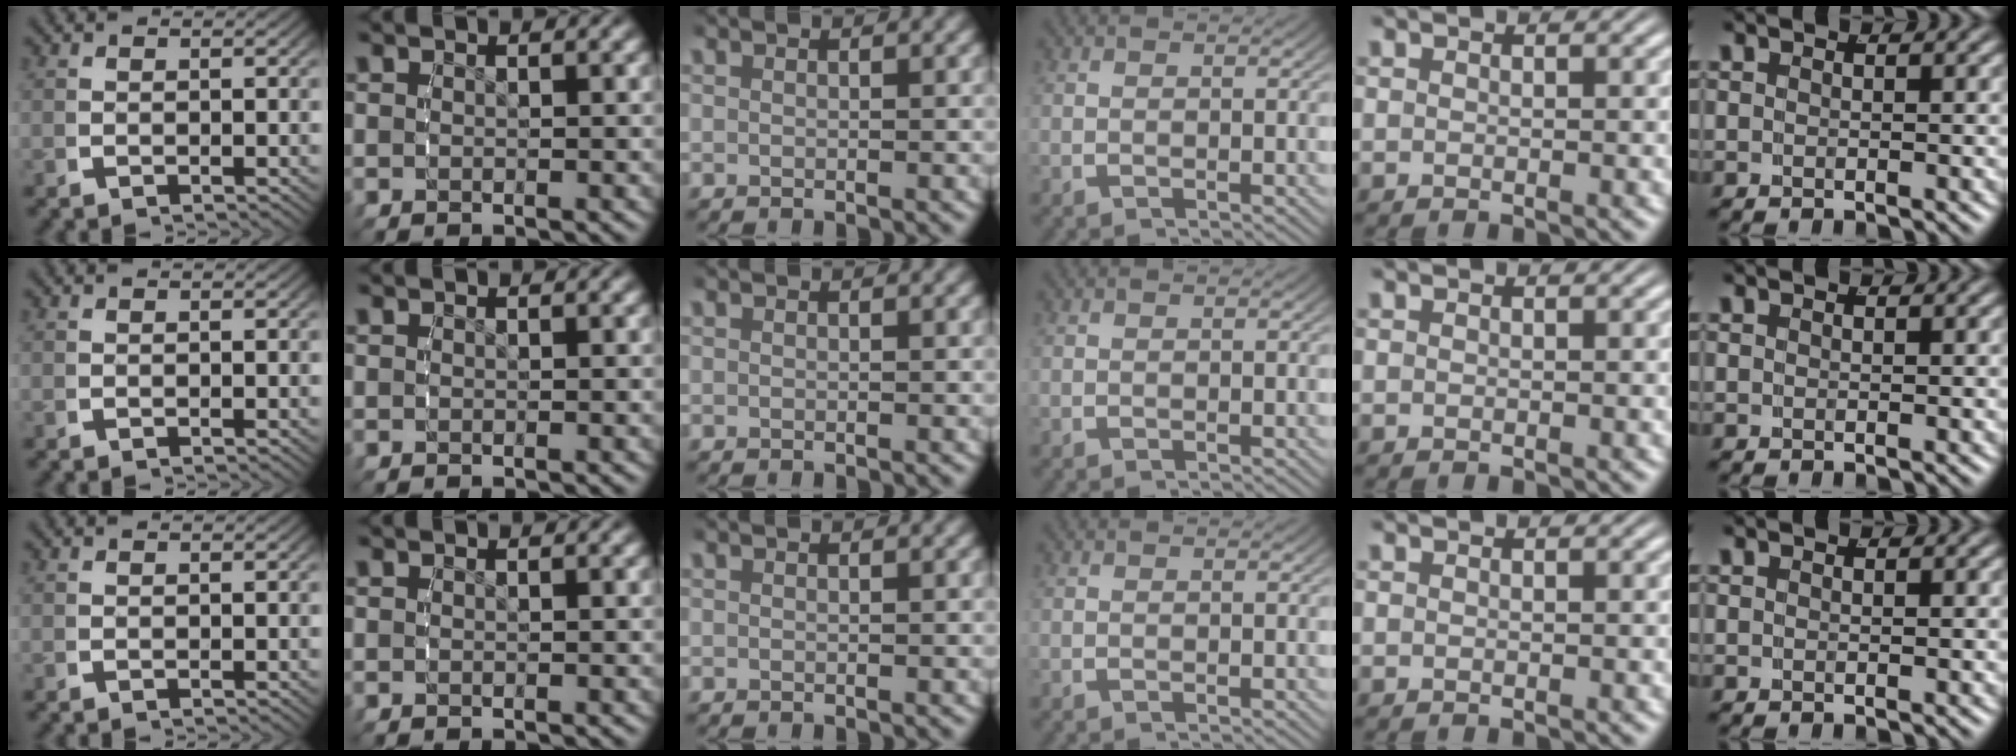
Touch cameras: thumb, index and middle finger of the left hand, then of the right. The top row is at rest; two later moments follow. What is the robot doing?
{"motion": "reach", "object": "photo album"}